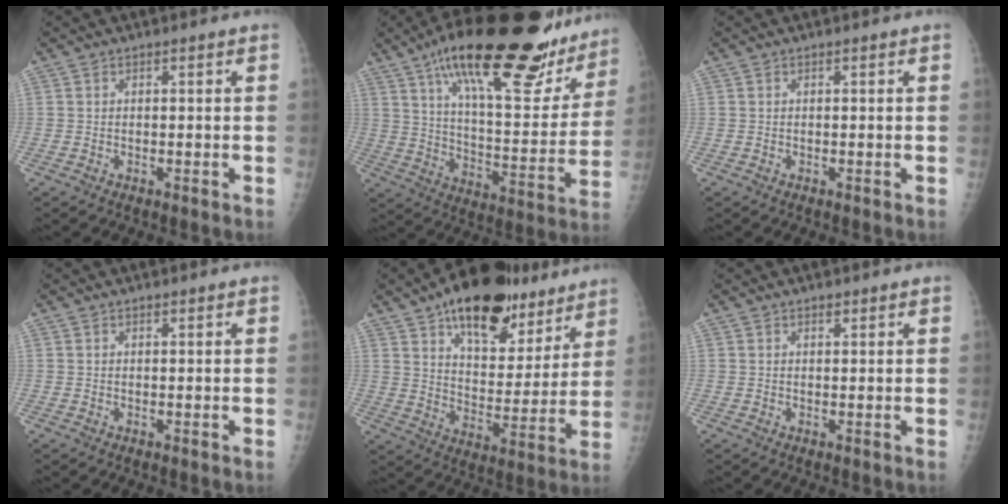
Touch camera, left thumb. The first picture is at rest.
{"total": 32.0, "force": [21.5, 10.1, 21.5], "torque": [-0.295, -0.060, 0.322]}
{"total": 0.0}
{"total": 0.5, "force": [0.4, 0.2, 0.3], "torque": [-0.007, -0.002, 0.006]}
{"total": 22.5, "force": [14.9, 10.9, 12.8], "torque": [-0.145, -0.055, 0.231]}
{"total": 1.1, "force": [0.8, 0.5, 0.6], "torque": [-0.003, -0.004, 0.011]}